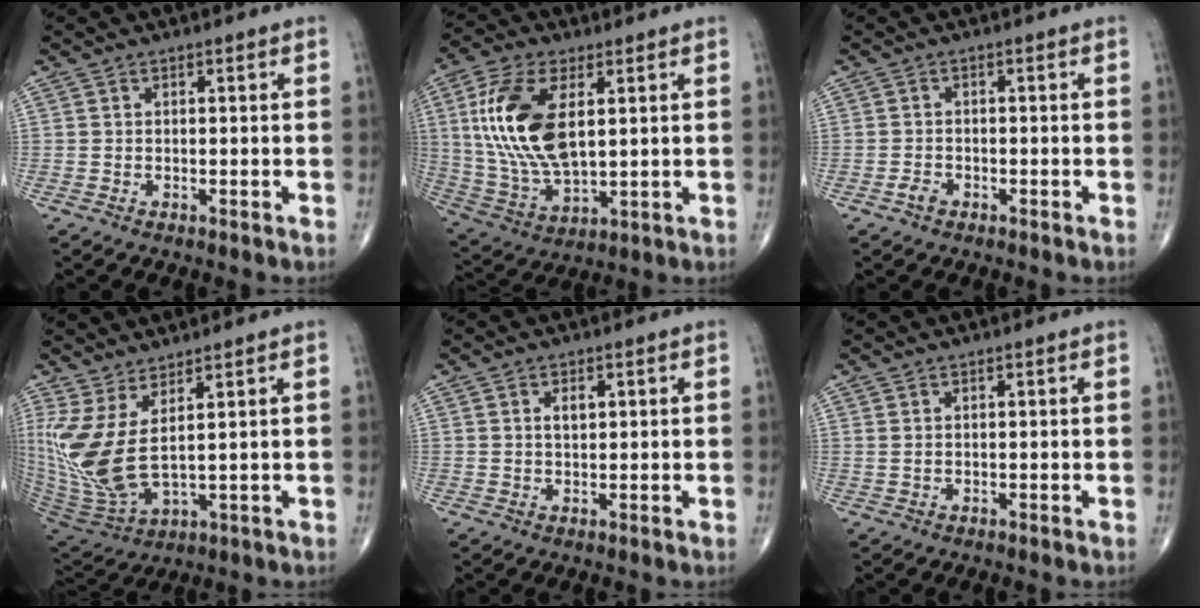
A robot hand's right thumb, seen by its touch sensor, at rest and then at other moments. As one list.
[{"total": 17.6, "force": [3.9, 8.8, 14.8], "torque": [-0.303, -0.012, 0.081]}, {"total": 1.6, "force": [-1.0, 0.9, 0.8], "torque": [-0.015, 0.007, -0.019]}, {"total": 13.0, "force": [3.3, 4.2, 11.9], "torque": [-0.284, -0.035, 0.084]}, {"total": 1.9, "force": [0.7, 1.0, 1.5], "torque": [-0.023, -0.002, 0.011]}, {"total": 0.6, "force": [0.3, 0.2, 0.5], "torque": [-0.015, 0.005, 0.007]}]